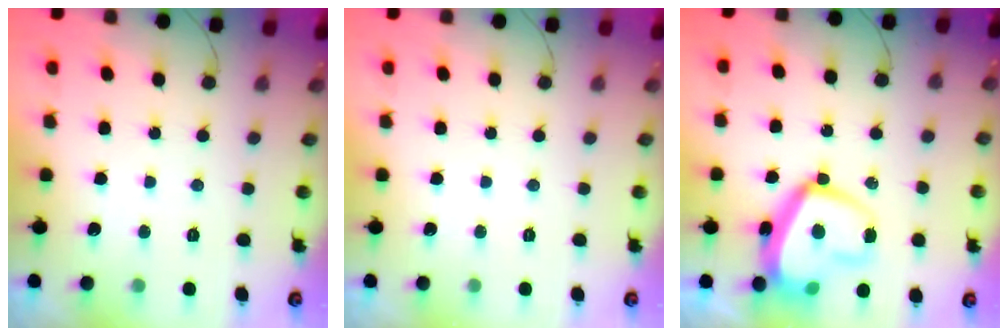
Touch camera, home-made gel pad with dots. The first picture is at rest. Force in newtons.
{"total": 0.0}
{"total": 17.8, "press": 17.7, "slide": 1.9}